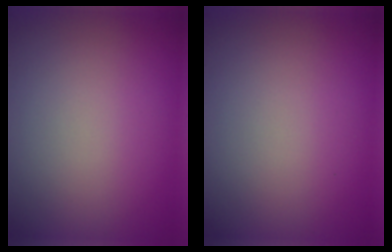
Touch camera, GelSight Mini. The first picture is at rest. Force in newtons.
{"total": 0.0}